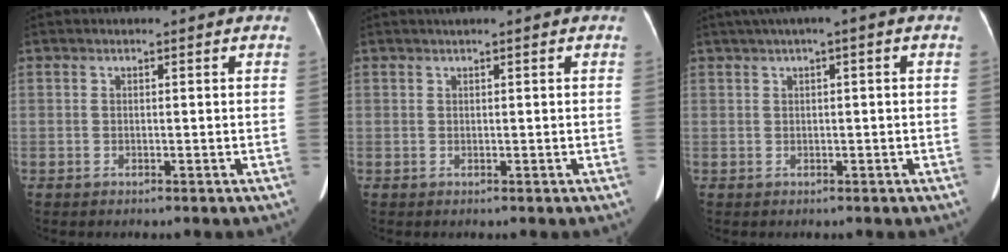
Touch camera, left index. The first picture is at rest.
{"total": 0.8, "force": [0.5, -0.1, 0.6], "torque": [-0.013, 0.008, 0.013]}
{"total": 3.2, "force": [1.2, 0.0, 3.0], "torque": [-0.055, 0.020, 0.019]}